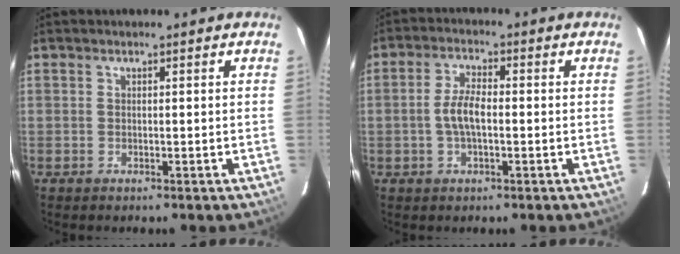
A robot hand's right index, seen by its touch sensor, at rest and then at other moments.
{"total": 5.1, "force": [-0.8, 2.0, 4.6], "torque": [-0.096, 0.007, -0.015]}